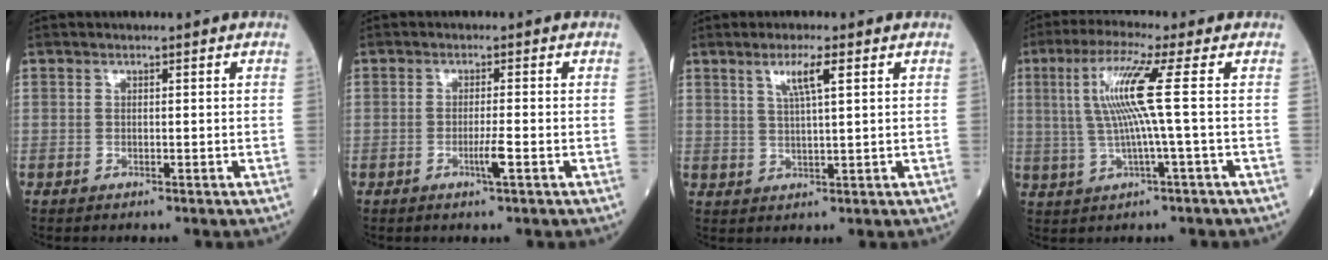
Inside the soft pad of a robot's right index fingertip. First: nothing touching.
{"total": 2.6, "force": [-1.0, -0.3, 2.4], "torque": [-0.046, -0.005, -0.019]}
{"total": 4.3, "force": [2.1, 0.0, 3.8], "torque": [-0.072, 0.002, 0.039]}
{"total": 8.6, "force": [1.2, -1.4, 8.4], "torque": [-0.172, 0.011, 0.027]}